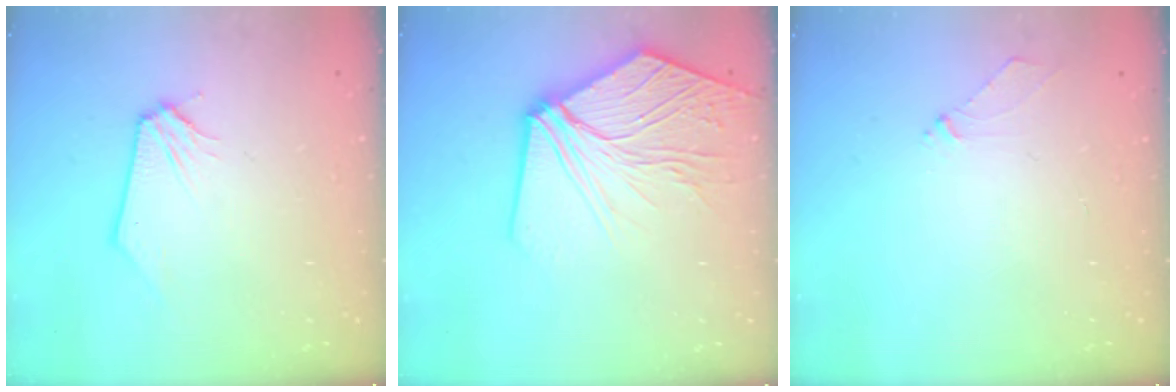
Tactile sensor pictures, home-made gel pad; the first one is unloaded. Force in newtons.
{"total": 13.0, "press": 12.8, "slide": 1.8}
{"total": 3.6, "press": 3.5, "slide": 0.7}